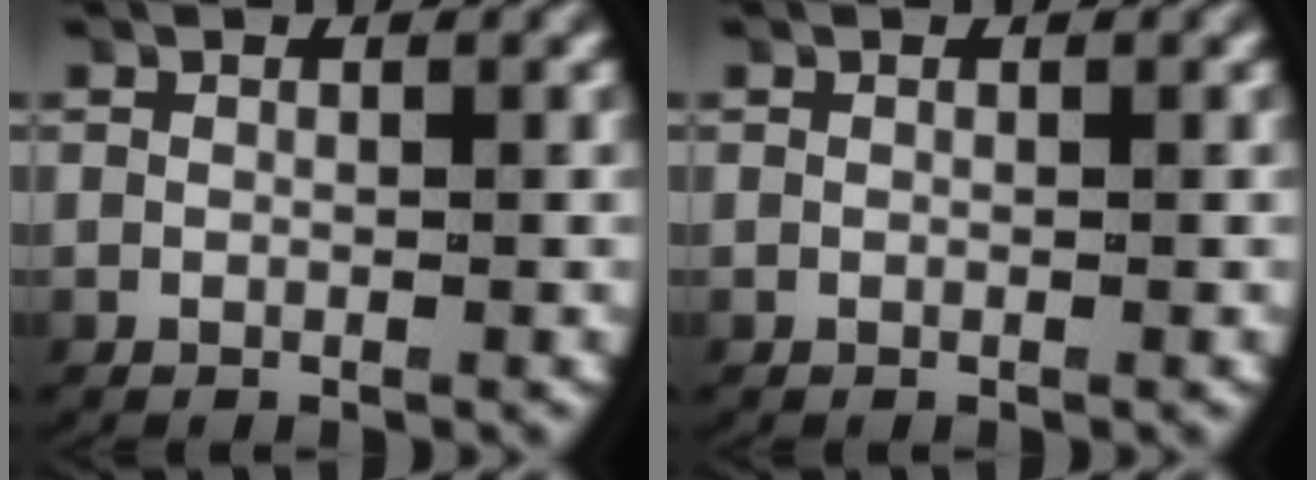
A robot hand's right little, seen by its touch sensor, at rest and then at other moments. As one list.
[{"total": 0.0}]